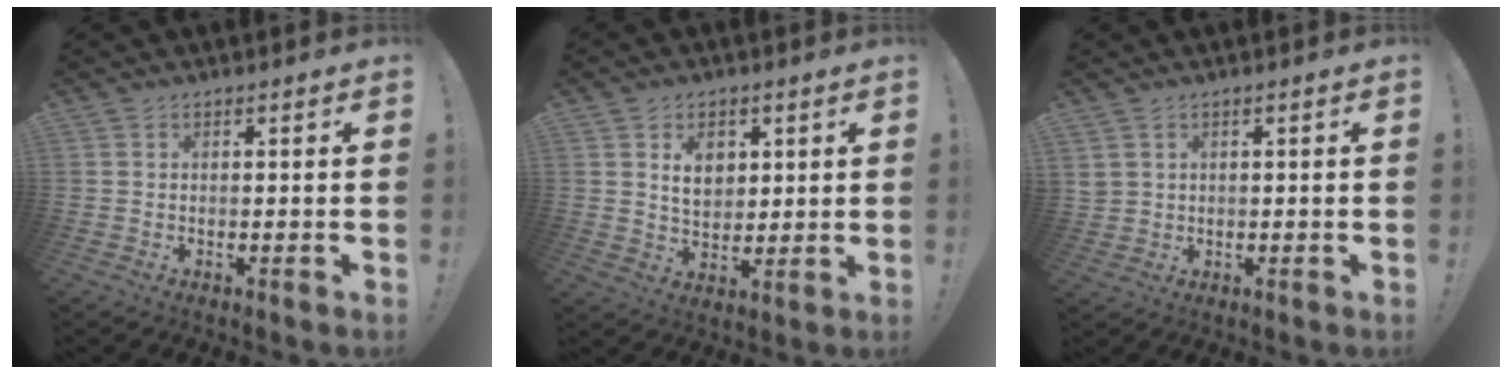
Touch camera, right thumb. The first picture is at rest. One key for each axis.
{"total": 7.5, "fx": 2.8, "fy": 5.8, "fz": 4.0, "tx": -0.057, "ty": -0.013, "tz": 0.050}
{"total": 2.8, "fx": 1.5, "fy": 2.1, "fz": 1.0, "tx": -0.021, "ty": -0.004, "tz": 0.032}